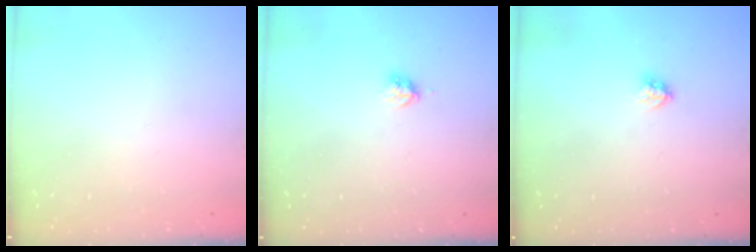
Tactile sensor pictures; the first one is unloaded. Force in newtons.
{"total": 3.0, "press": 3.0, "slide": 0.3}
{"total": 3.0, "press": 2.9, "slide": 0.4}